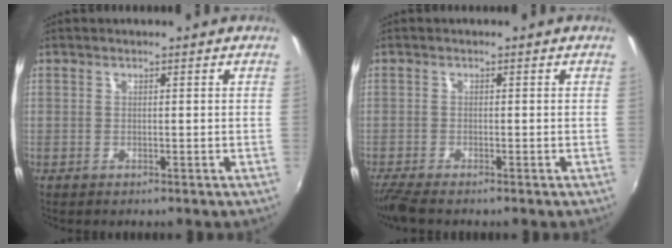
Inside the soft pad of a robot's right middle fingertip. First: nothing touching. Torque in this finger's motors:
{"motor_torque": [0.08, -0.08, 0.01, 0.01]}